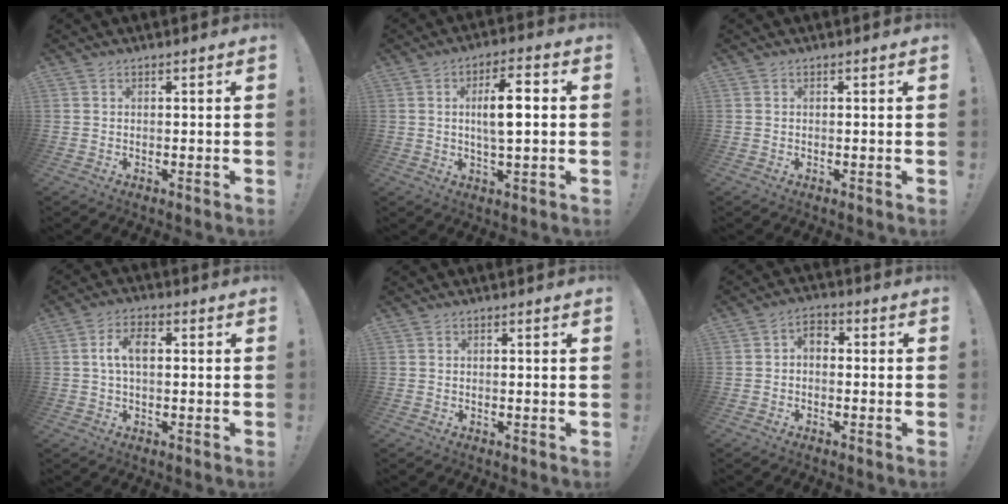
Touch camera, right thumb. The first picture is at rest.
{"total": 8.8, "force": [1.0, 2.8, 8.3], "torque": [-0.133, 0.002, 0.009]}
{"total": 0.0}
{"total": 6.2, "force": [0.8, 3.2, 5.3], "torque": [-0.087, 0.012, 0.011]}
{"total": 0.7, "force": [0.3, -0.3, 0.5], "torque": [-0.003, -0.004, 0.003]}
{"total": 3.3, "force": [-0.9, 2.3, 2.2], "torque": [-0.041, 0.008, -0.017]}